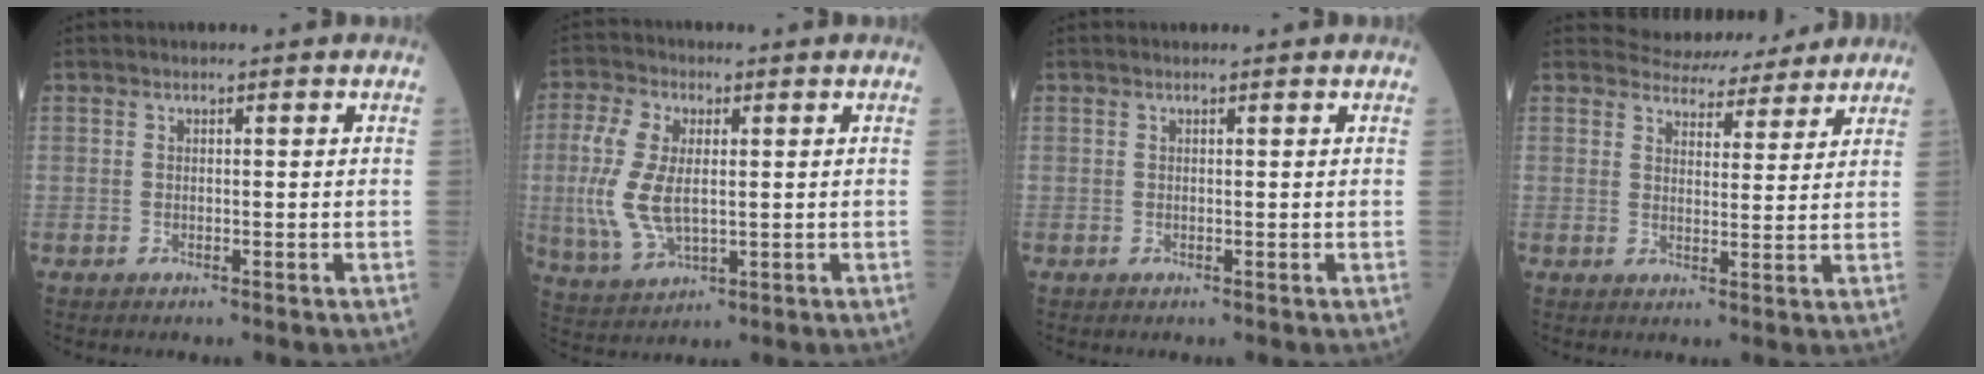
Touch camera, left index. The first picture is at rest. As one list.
[{"total": 9.4, "force": [0.2, 4.4, 8.2], "torque": [-0.208, -0.002, 0.009]}, {"total": 0.8, "force": [0.8, 0.1, 0.1], "torque": [-0.006, 0.008, 0.013]}, {"total": 7.6, "force": [7.1, 2.5, 0.5], "torque": [-0.008, 0.007, 0.087]}]